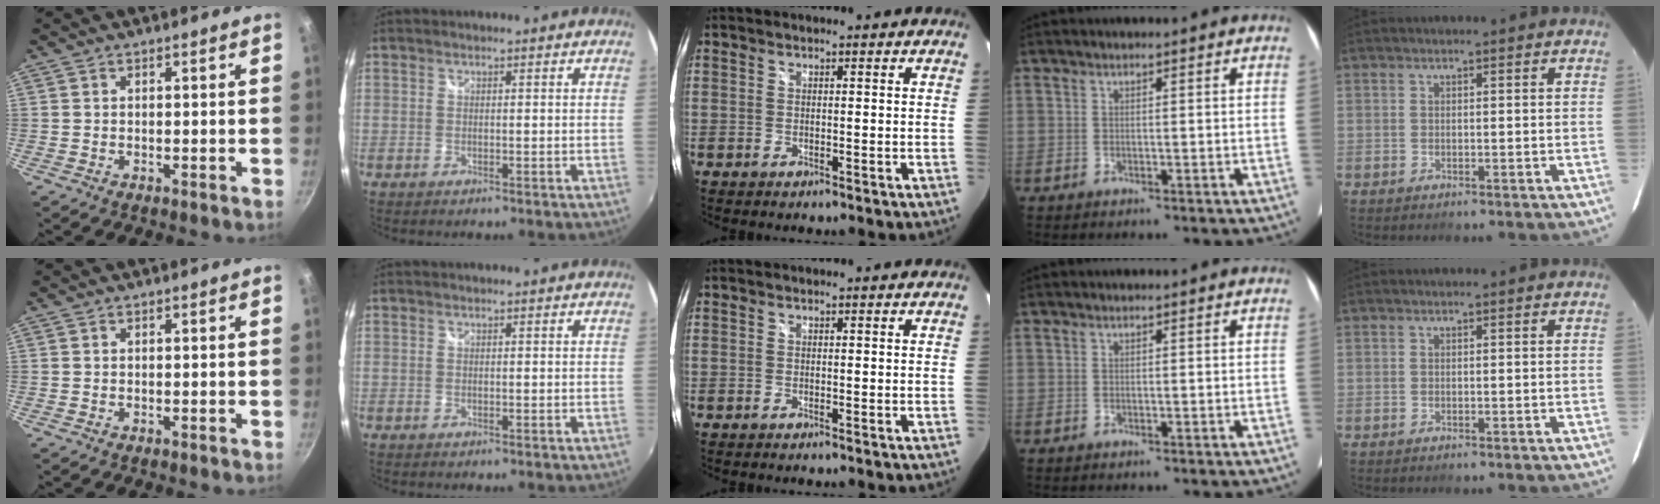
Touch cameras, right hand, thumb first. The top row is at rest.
{}